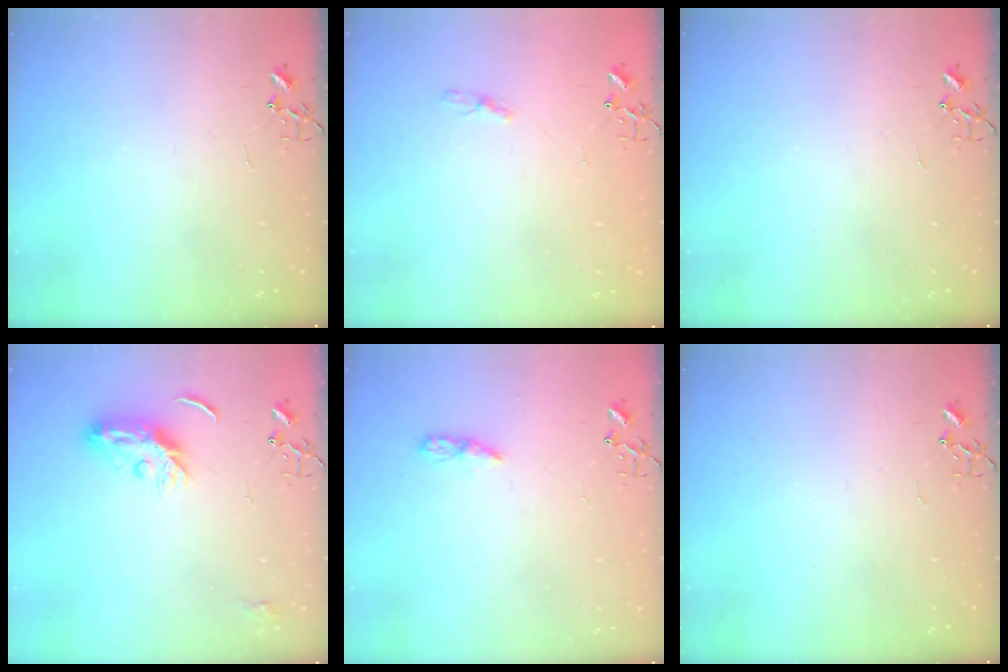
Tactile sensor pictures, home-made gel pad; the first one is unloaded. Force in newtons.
{"total": 4.4, "press": 4.4, "slide": 0.6}
{"total": 0.0}
{"total": 7.7, "press": 7.7, "slide": 0.2}
{"total": 5.1, "press": 5.1, "slide": 0.6}
{"total": 0.0}